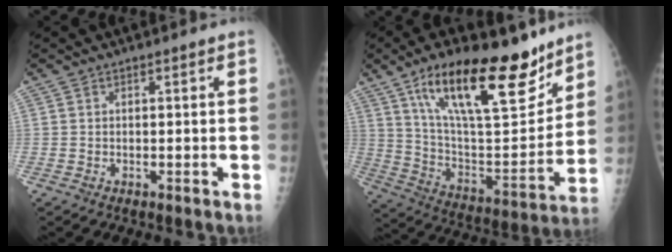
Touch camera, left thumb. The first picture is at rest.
{"total": 26.0, "force": [16.4, 9.0, 18.0], "torque": [-0.252, -0.061, 0.278]}